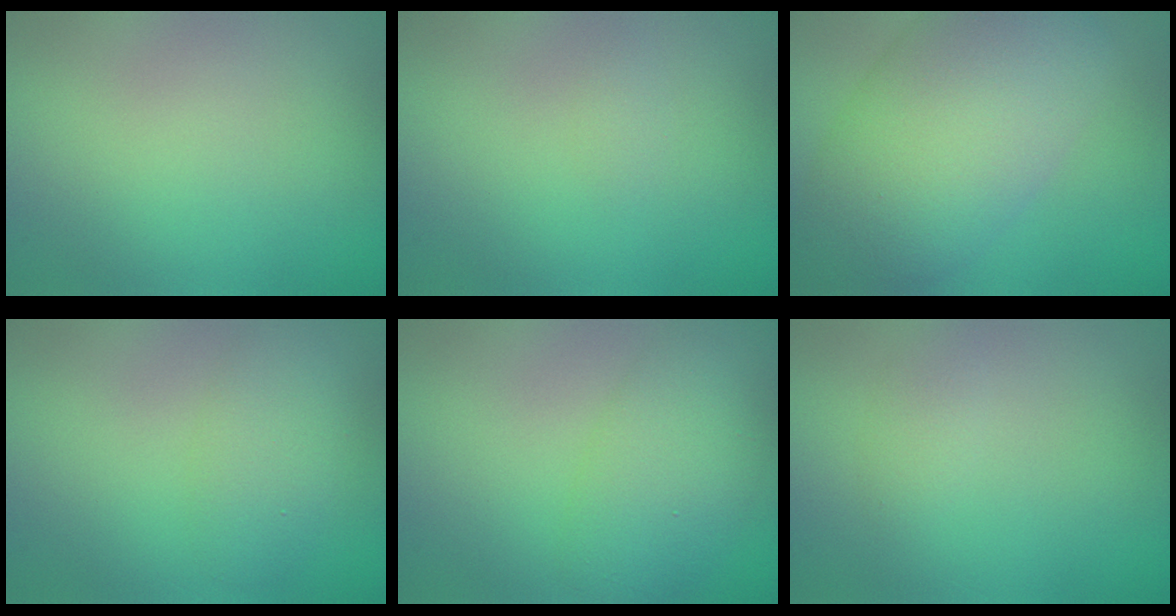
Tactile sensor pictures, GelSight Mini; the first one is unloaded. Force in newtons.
{"total": 0.6, "press": 0.6, "slide": 0.1}
{"total": 11.3, "press": 11.3, "slide": 0.3}
{"total": 2.8, "press": 2.8, "slide": 0.0}
{"total": 3.9, "press": 3.9, "slide": 0.4}
{"total": 1.1, "press": 1.1, "slide": 0.0}